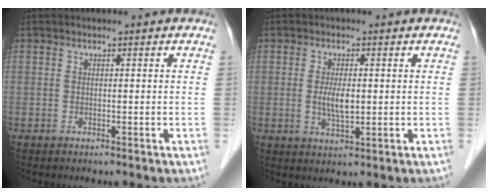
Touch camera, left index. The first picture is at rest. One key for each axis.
{"total": 3.8, "fx": 0.1, "fy": 1.2, "fz": 3.6, "tx": -0.072, "ty": -0.007, "tz": 0.002}